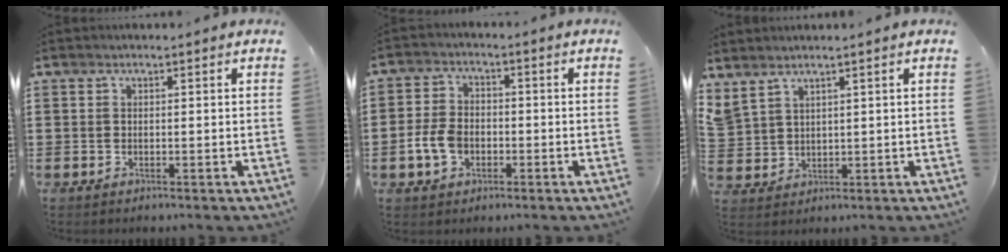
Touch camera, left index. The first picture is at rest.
{"total": 5.4, "force": [-1.6, 3.6, 3.6], "torque": [-0.094, 0.000, -0.036]}
{"total": 2.2, "force": [2.0, 0.9, 0.4], "torque": [-0.016, 0.003, 0.038]}